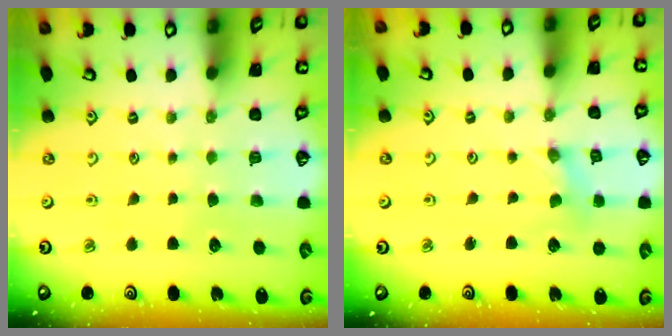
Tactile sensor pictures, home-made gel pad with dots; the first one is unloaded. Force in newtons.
{"total": 1.2, "press": 1.1, "slide": 0.2}